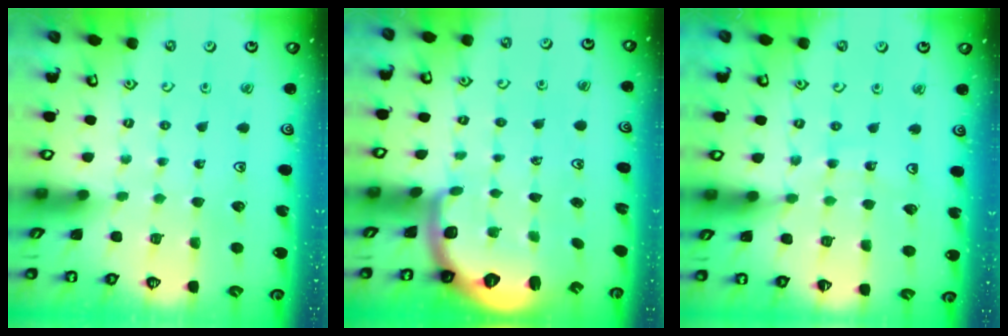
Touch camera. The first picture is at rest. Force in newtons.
{"total": 1.8, "press": 1.8, "slide": 0.4}
{"total": 8.5, "press": 8.4, "slide": 1.0}